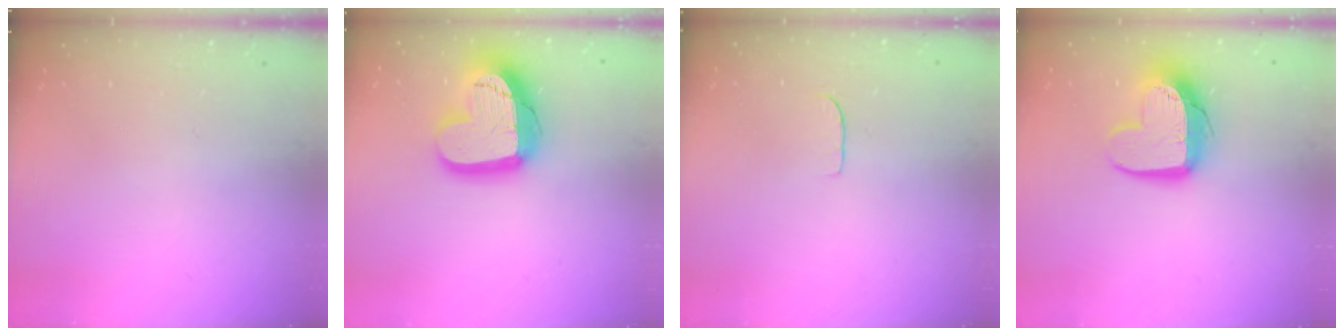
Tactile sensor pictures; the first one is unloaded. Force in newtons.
{"total": 19.5, "press": 19.4, "slide": 1.4}
{"total": 3.6, "press": 3.6, "slide": 0.2}
{"total": 13.2, "press": 13.2, "slide": 1.1}